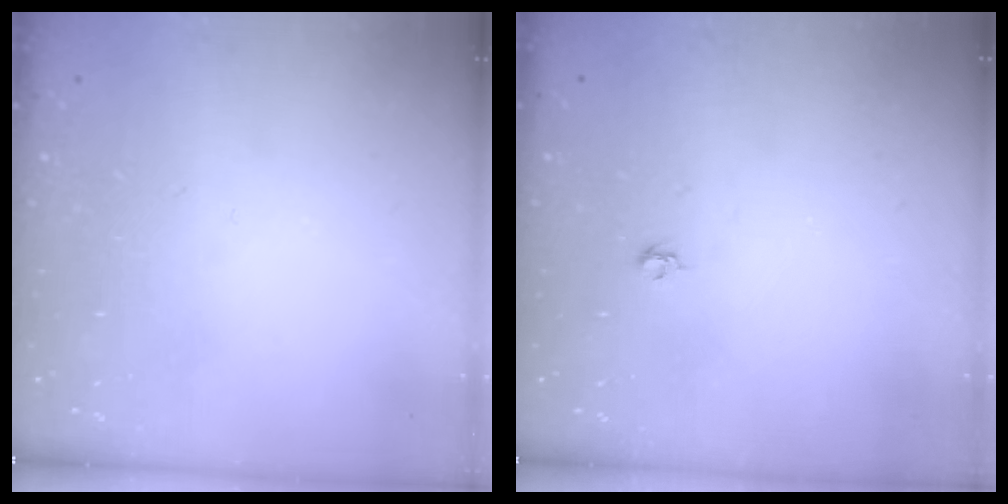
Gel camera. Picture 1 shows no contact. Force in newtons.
{"total": 3.7, "press": 3.6, "slide": 0.7}